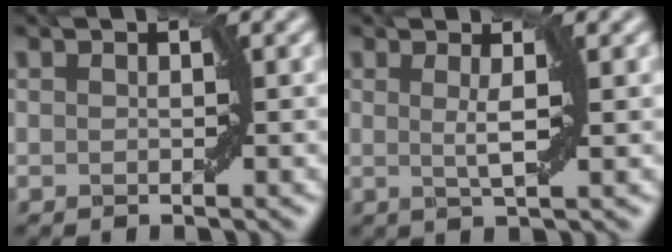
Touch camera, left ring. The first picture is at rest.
{"total": 2.3, "force": [0.5, 0.3, 2.2], "torque": [-0.038, -0.002, 0.008]}